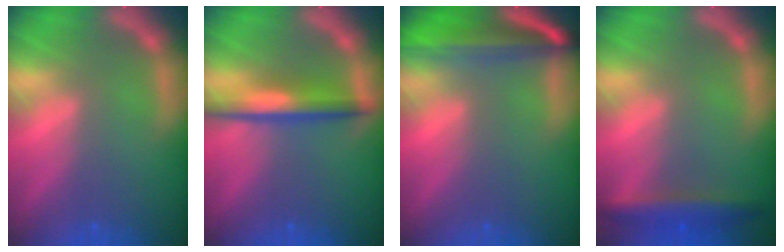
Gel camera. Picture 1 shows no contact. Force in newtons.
{"total": 4.5}
{"total": 8.6}
{"total": 4.0}